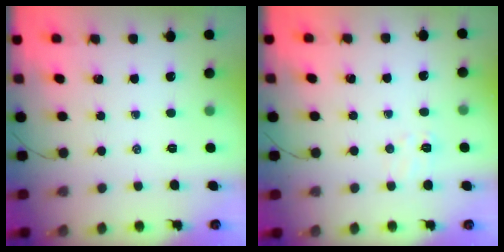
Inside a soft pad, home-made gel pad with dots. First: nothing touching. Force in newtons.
{"total": 5.4, "press": 5.2, "slide": 1.4}